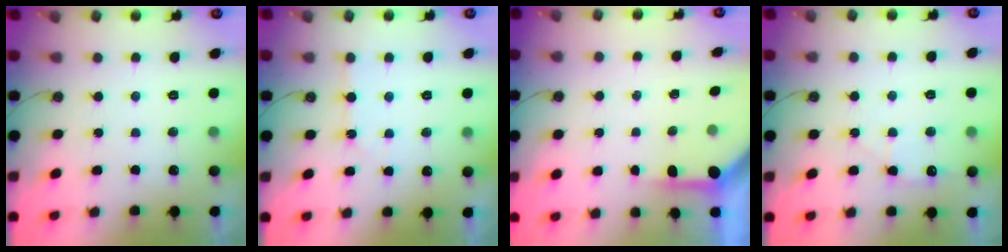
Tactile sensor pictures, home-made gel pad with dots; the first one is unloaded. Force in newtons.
{"total": 2.9, "press": 2.8, "slide": 0.4}
{"total": 3.9, "press": 3.8, "slide": 0.3}
{"total": 5.7, "press": 5.6, "slide": 0.7}